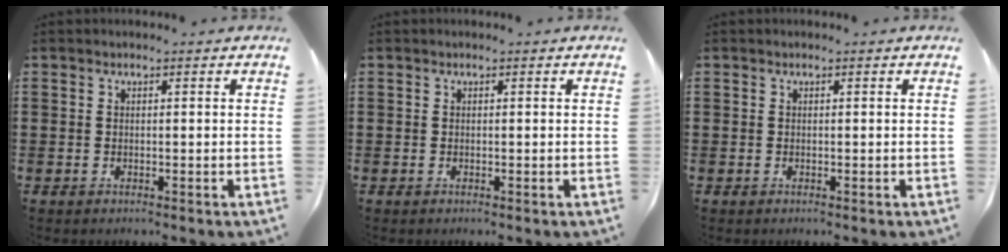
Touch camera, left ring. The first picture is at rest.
{"total": 0.0}
{"total": 0.0}